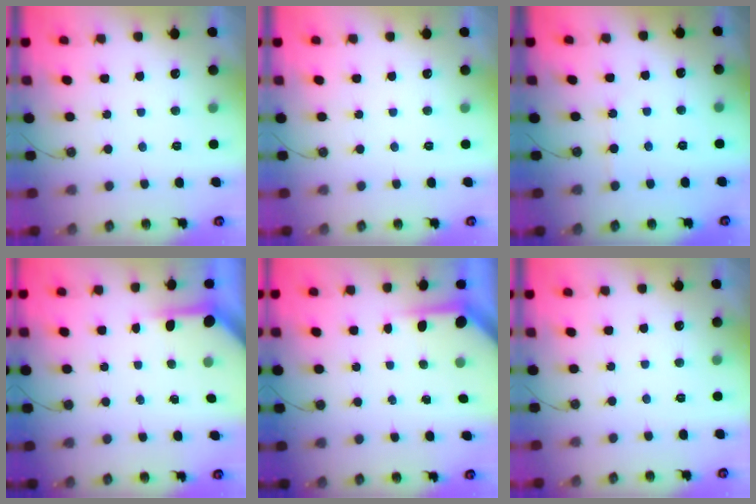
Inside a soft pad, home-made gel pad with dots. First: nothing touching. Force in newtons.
{"total": 0.0}
{"total": 2.6, "press": 2.6, "slide": 0.4}
{"total": 3.8, "press": 3.8, "slide": 0.4}
{"total": 3.9, "press": 3.9, "slide": 0.4}
{"total": 0.0}